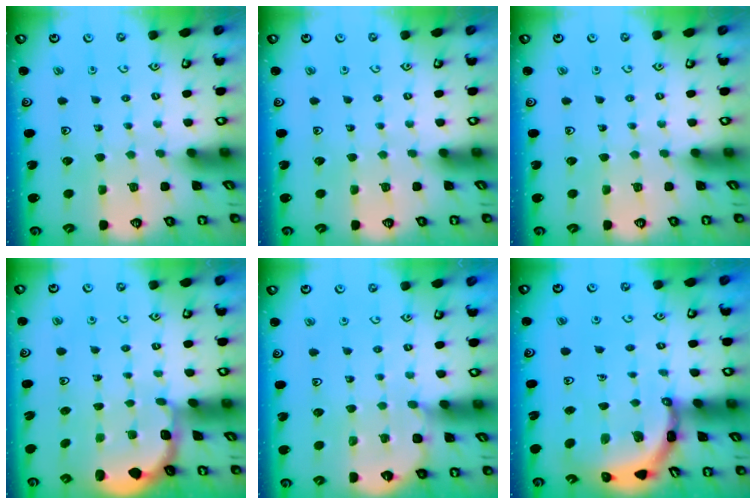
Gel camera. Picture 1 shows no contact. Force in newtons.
{"total": 0.0}
{"total": 0.0}
{"total": 1.9, "press": 1.8, "slide": 0.7}
{"total": 4.9, "press": 4.9, "slide": 0.5}
{"total": 4.3, "press": 4.3, "slide": 0.4}